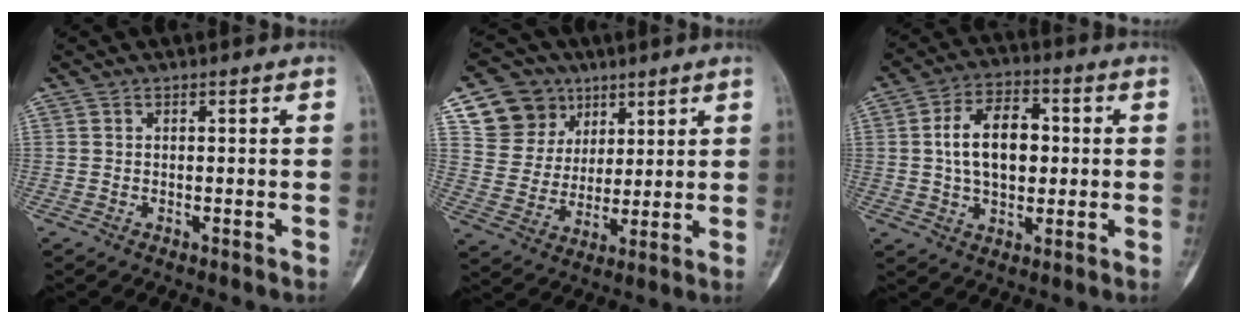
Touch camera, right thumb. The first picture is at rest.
{"total": 12.6, "force": [6.7, 10.2, 3.2], "torque": [-0.023, -0.024, 0.130]}
{"total": 12.4, "force": [1.2, 7.6, 9.7], "torque": [-0.147, 0.012, 0.018]}